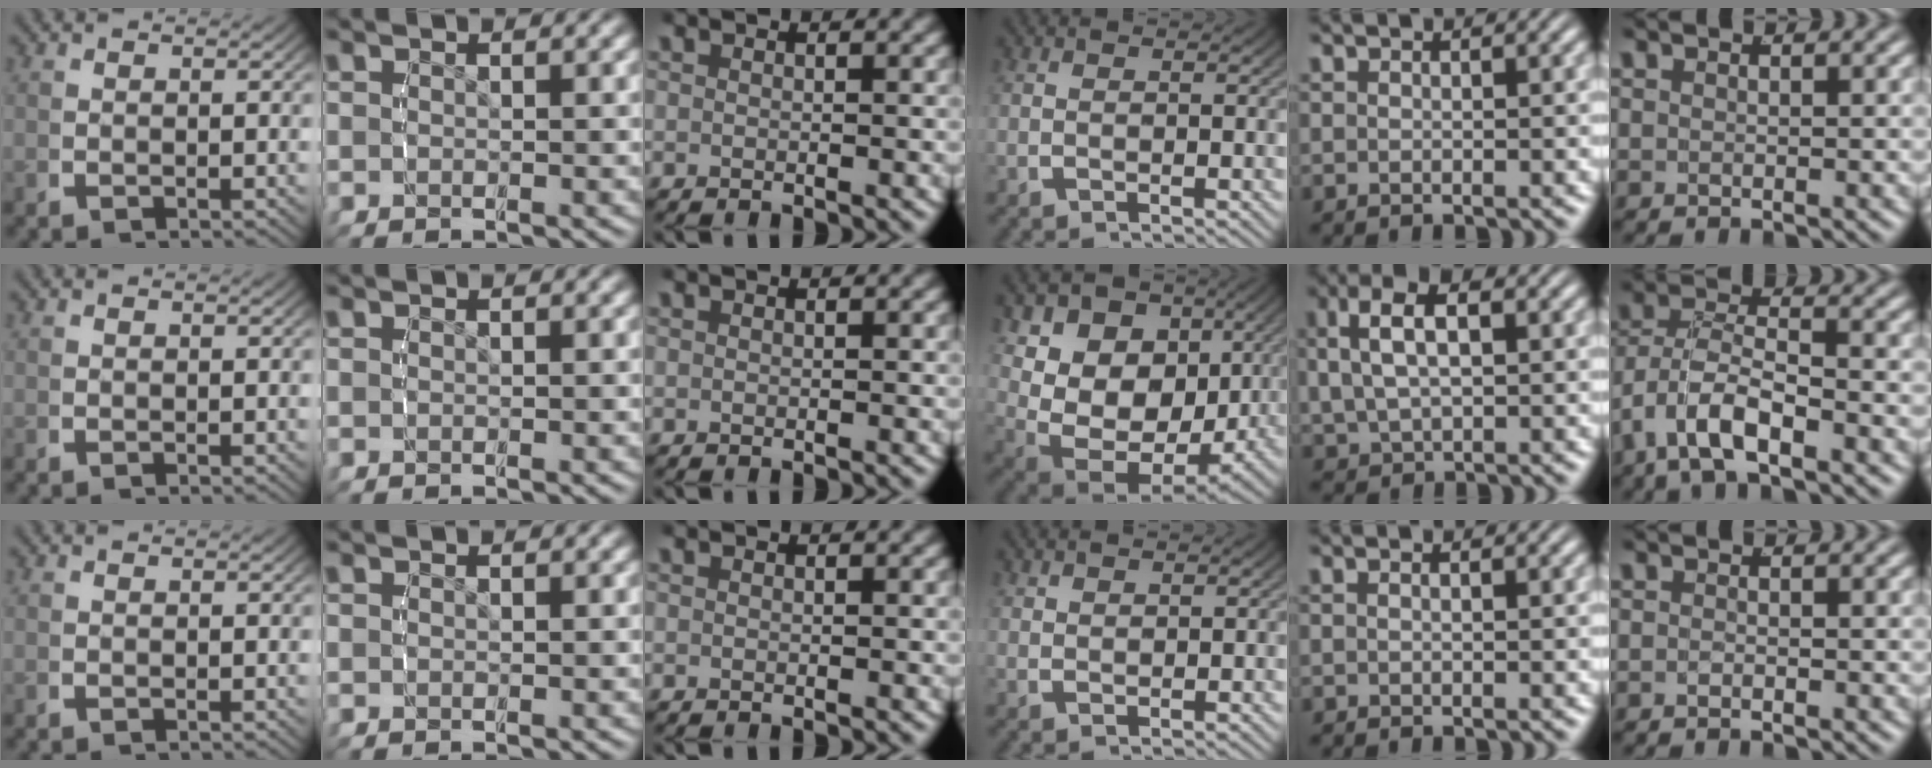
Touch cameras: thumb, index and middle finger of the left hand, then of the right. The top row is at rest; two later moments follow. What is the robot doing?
{"motion": "lift_and_place", "object": "cloth"}